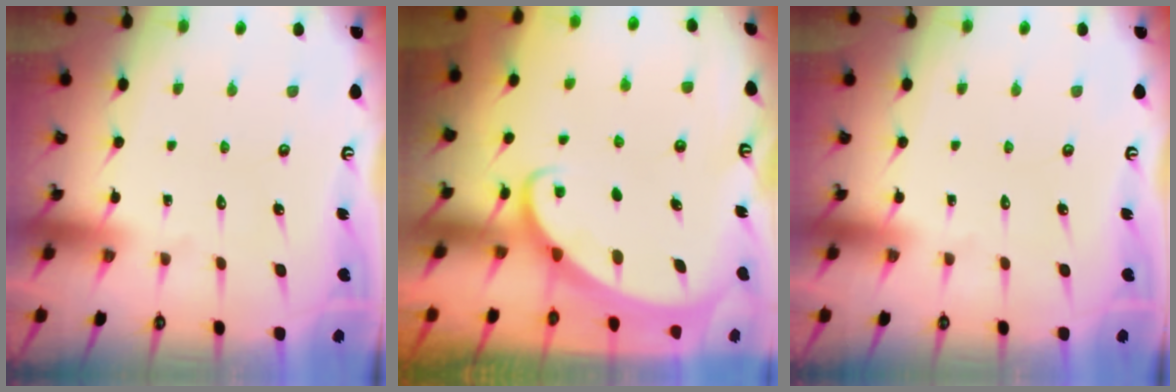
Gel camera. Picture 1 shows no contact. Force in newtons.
{"total": 1.5, "press": 1.5, "slide": 0.1}
{"total": 0.0}